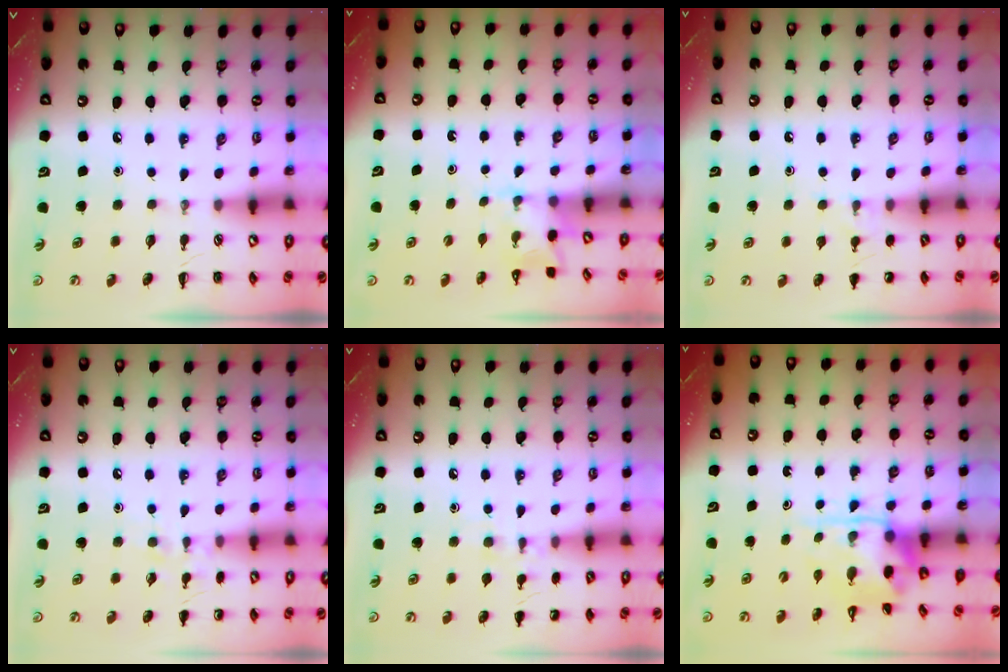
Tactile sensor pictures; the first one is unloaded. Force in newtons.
{"total": 2.2, "press": 2.1, "slide": 0.7}
{"total": 5.6, "press": 5.4, "slide": 1.6}
{"total": 7.2, "press": 6.9, "slide": 1.9}
{"total": 7.7, "press": 7.5, "slide": 2.1}
{"total": 3.9, "press": 3.8, "slide": 0.8}